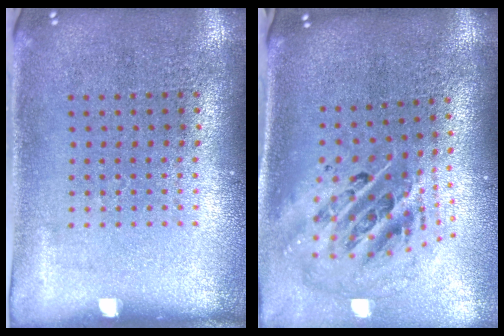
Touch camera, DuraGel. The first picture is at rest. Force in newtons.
{"total": 2.8, "press": 1.9, "slide": 2.0}